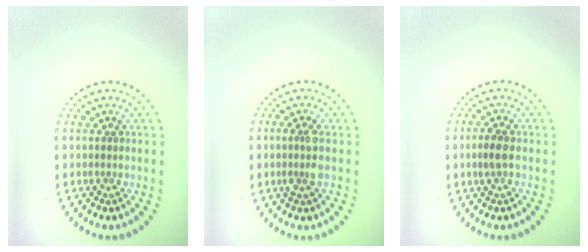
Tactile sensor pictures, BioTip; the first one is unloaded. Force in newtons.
{"total": 1.8, "press": 1.5, "slide": 1.0}
{"total": 1.7, "press": 1.6, "slide": 0.5}